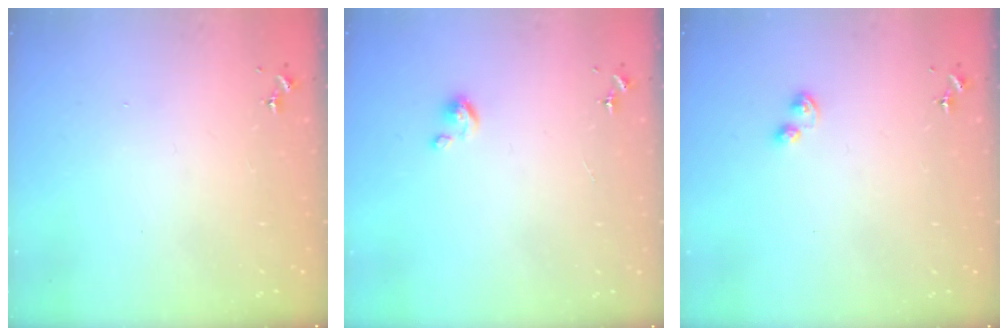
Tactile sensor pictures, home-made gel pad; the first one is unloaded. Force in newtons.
{"total": 3.0, "press": 3.0, "slide": 0.2}
{"total": 3.1, "press": 3.1, "slide": 0.5}